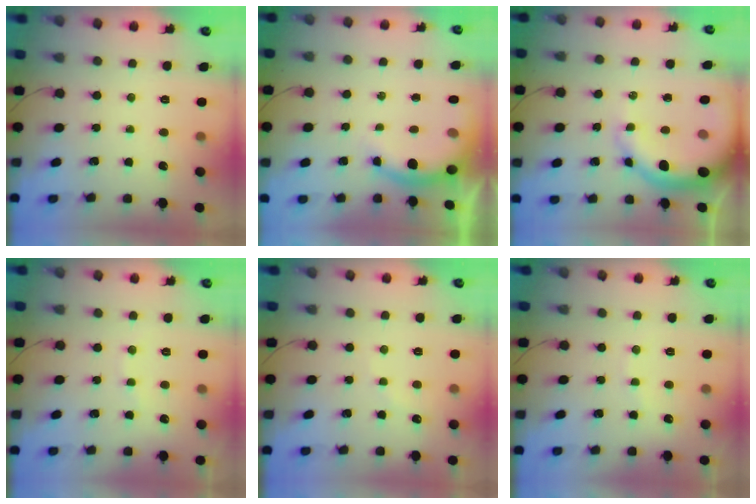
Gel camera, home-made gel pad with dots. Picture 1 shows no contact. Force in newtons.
{"total": 6.4, "press": 6.4, "slide": 0.5}
{"total": 12.8, "press": 12.3, "slide": 3.4}
{"total": 5.7, "press": 5.7, "slide": 0.9}
{"total": 5.2, "press": 5.0, "slide": 1.4}
{"total": 5.2, "press": 5.1, "slide": 0.9}